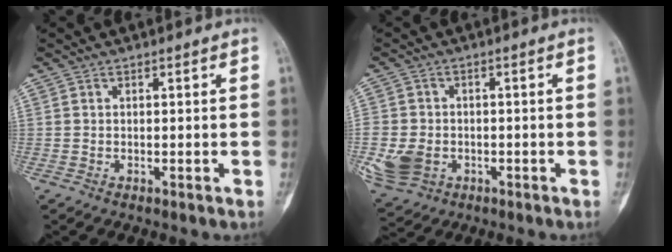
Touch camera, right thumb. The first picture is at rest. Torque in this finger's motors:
{"motor_torque": [1.27, 0.88, 1.11, -0.89, 0.15]}